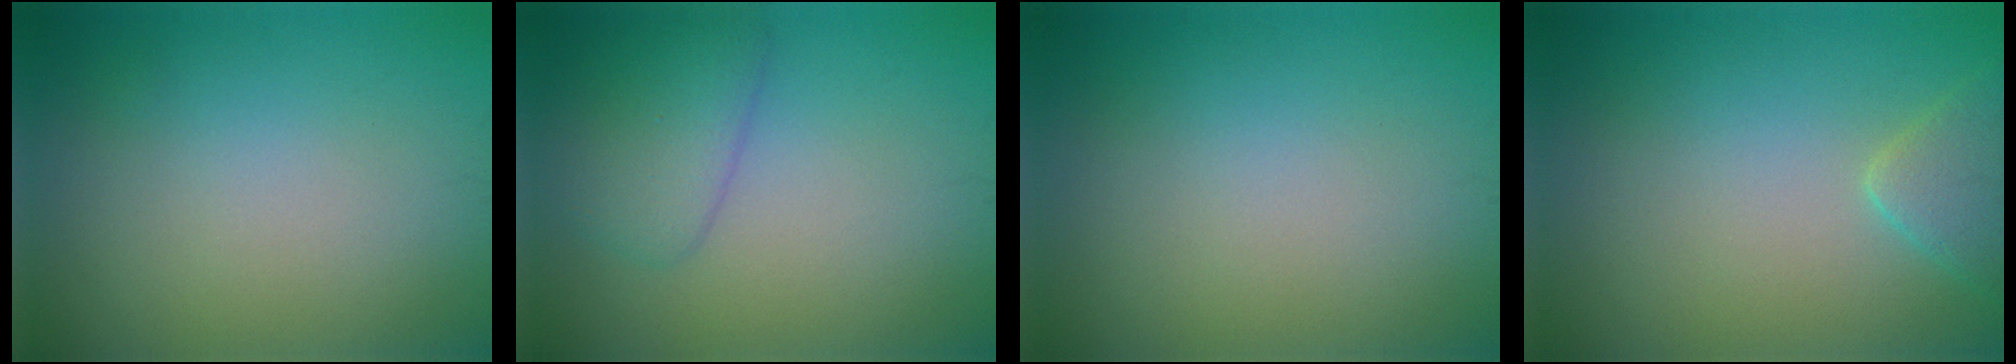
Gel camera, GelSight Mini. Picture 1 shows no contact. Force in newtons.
{"total": 3.4, "press": 3.4, "slide": 0.1}
{"total": 0.0}
{"total": 2.5, "press": 2.5, "slide": 0.2}